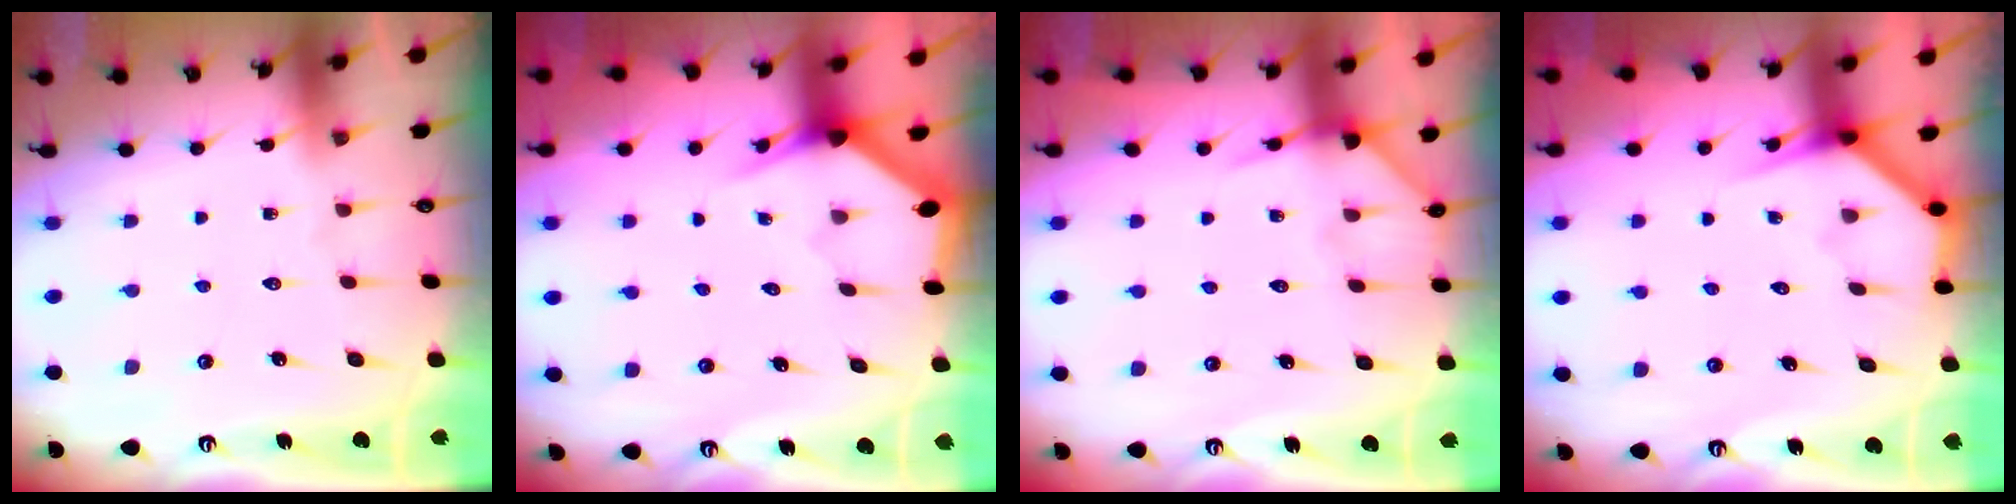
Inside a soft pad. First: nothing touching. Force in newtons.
{"total": 3.1, "press": 3.1, "slide": 0.1}
{"total": 7.1, "press": 7.0, "slide": 0.5}
{"total": 3.6, "press": 3.6, "slide": 0.2}